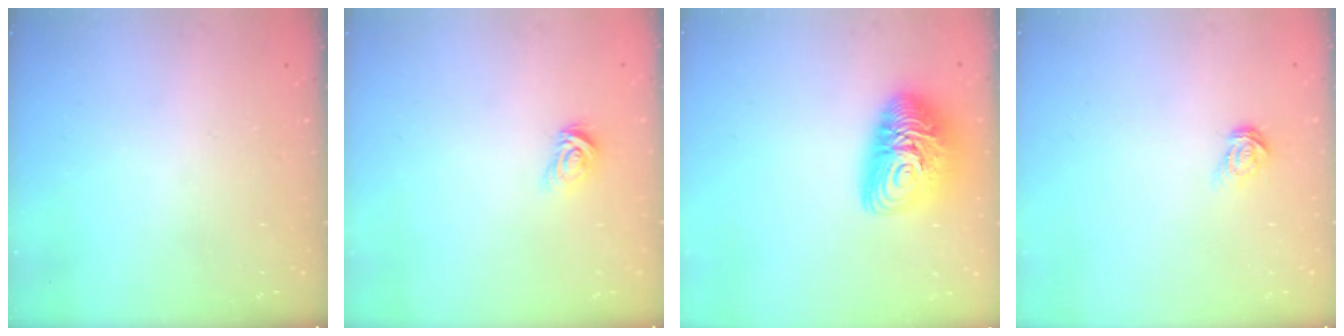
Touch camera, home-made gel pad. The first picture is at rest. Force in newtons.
{"total": 3.7, "press": 3.7, "slide": 0.4}
{"total": 14.0, "press": 14.0, "slide": 1.1}
{"total": 5.5, "press": 5.4, "slide": 0.5}